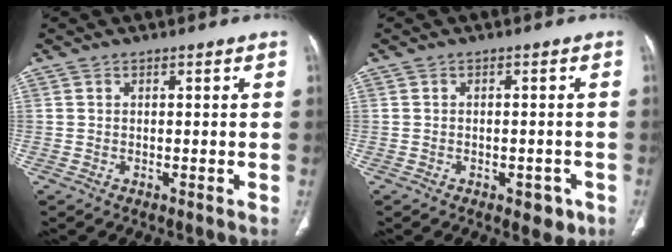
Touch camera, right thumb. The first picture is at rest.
{"total": 3.7, "force": [-1.8, 2.2, 2.4], "torque": [-0.014, 0.006, -0.017]}